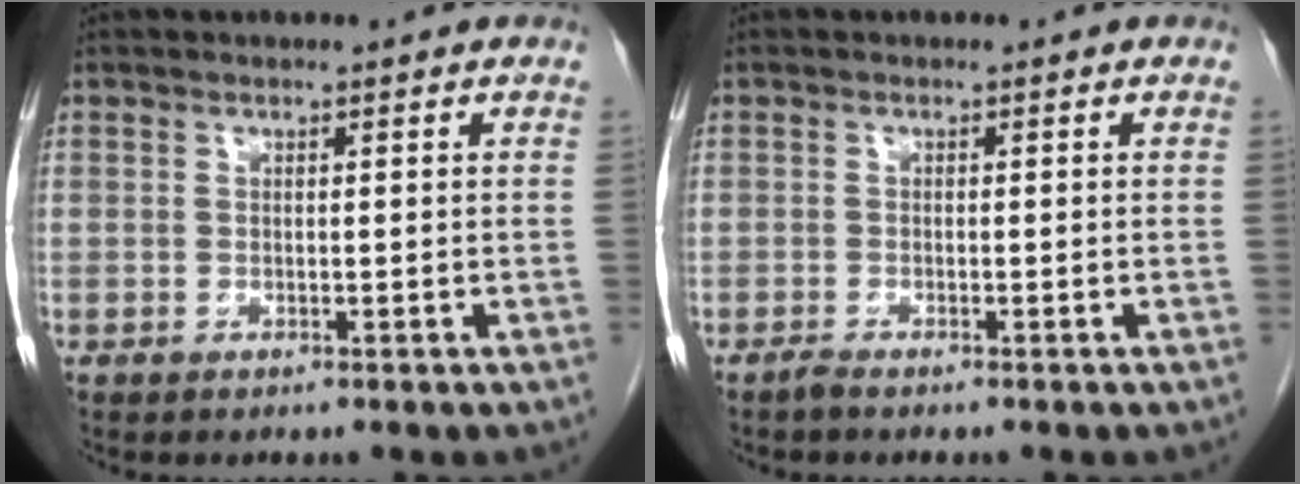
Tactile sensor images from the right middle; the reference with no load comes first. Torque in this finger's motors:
{"motor_torque": [-0.41, 0.02, 0.02, -0.01]}